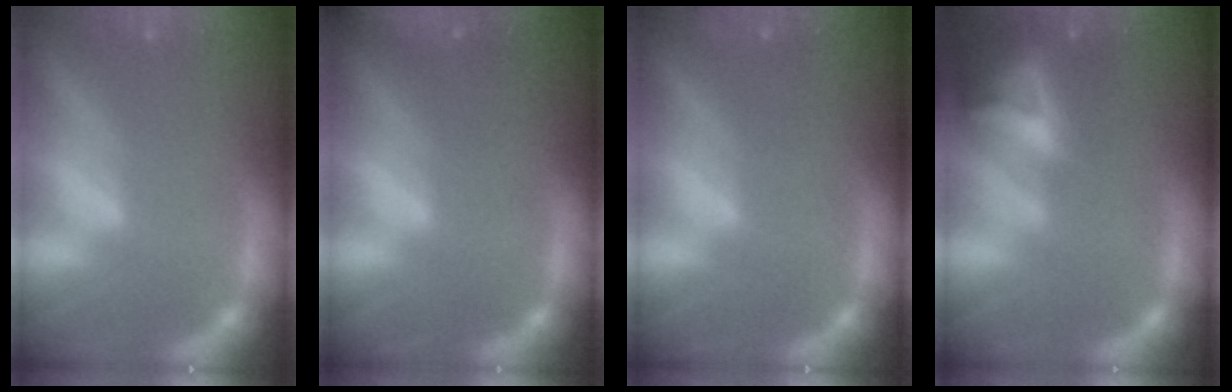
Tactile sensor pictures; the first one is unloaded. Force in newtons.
{"total": 8.9}
{"total": 0.9}
{"total": 8.9}